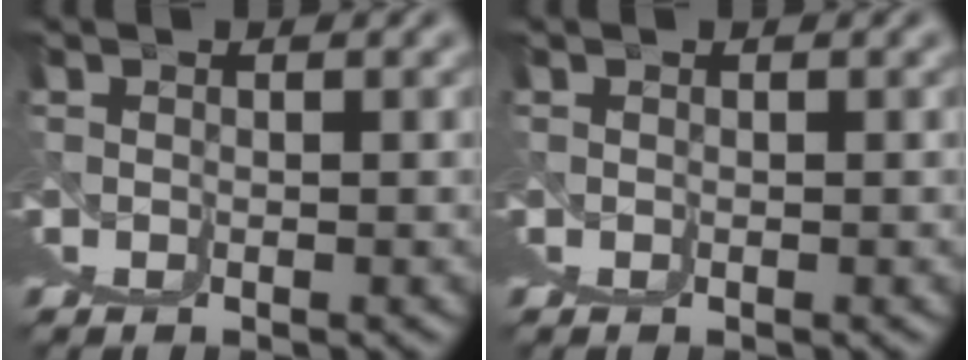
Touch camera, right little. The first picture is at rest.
{"total": 0.0}